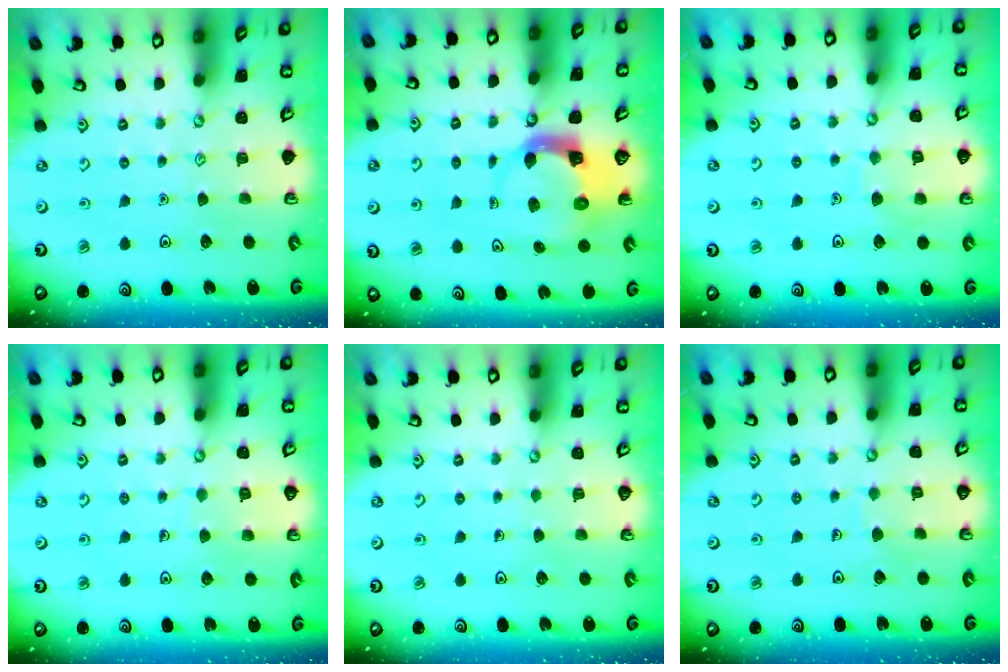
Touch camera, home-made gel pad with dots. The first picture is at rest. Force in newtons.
{"total": 4.3, "press": 4.3, "slide": 0.5}
{"total": 6.0, "press": 6.0, "slide": 0.5}
{"total": 4.3, "press": 4.3, "slide": 0.4}
{"total": 0.8, "press": 0.8, "slide": 0.3}
{"total": 4.0, "press": 4.0, "slide": 0.3}